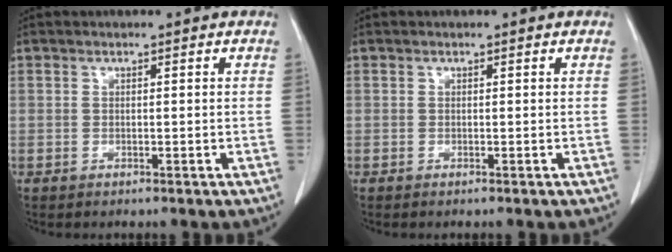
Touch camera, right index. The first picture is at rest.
{"total": 0.0}